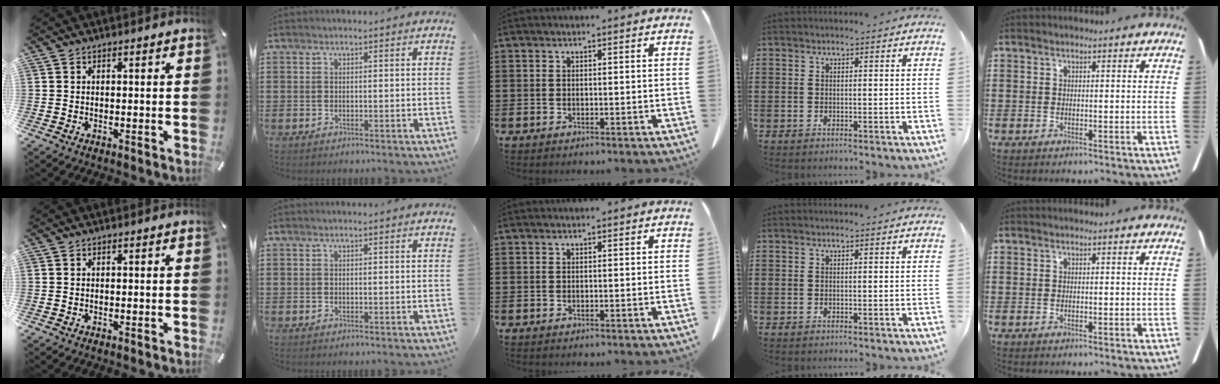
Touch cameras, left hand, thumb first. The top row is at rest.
{}